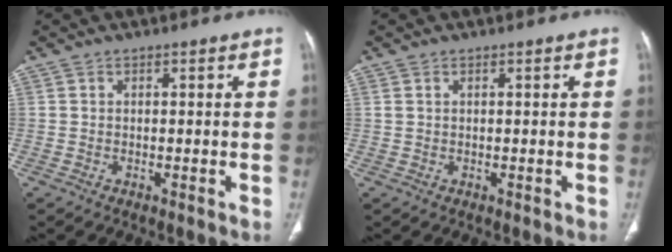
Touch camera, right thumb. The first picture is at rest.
{"total": 0.8, "force": [0.4, 0.4, 0.5], "torque": [-0.012, 0.009, 0.012]}